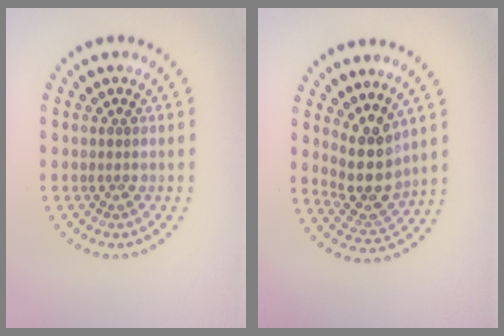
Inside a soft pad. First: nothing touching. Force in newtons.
{"total": 4.1, "press": 3.4, "slide": 2.4}